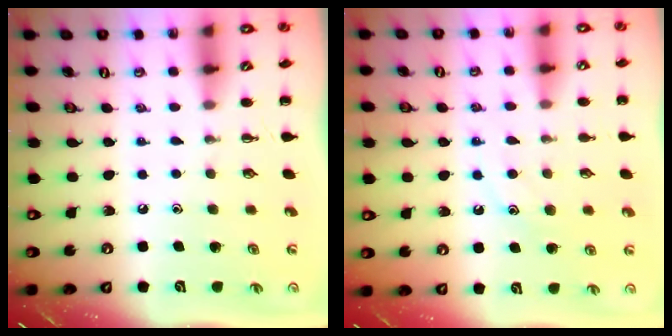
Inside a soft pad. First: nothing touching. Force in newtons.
{"total": 11.2, "press": 11.1, "slide": 1.0}